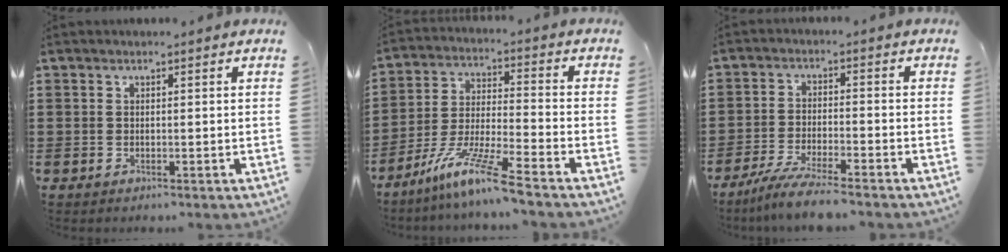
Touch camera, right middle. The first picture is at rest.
{"total": 10.1, "force": [-7.9, -0.2, 6.3], "torque": [-0.136, -0.010, -0.159]}
{"total": 5.7, "force": [-5.0, -0.2, 2.7], "torque": [-0.063, -0.017, -0.098]}